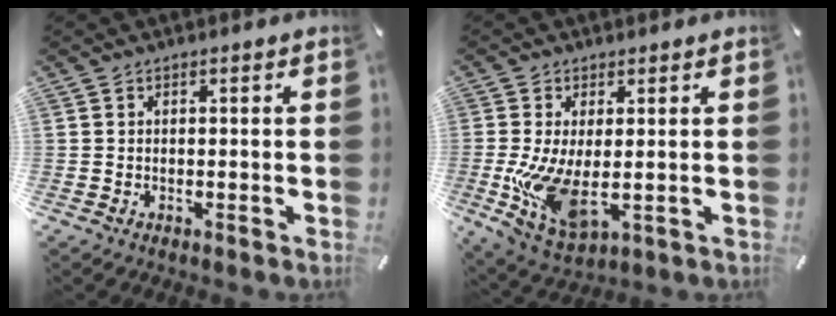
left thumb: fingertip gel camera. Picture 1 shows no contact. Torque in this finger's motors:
{"motor_torque": [0.43, 1.06, 0.96, 0.37, 0.58]}